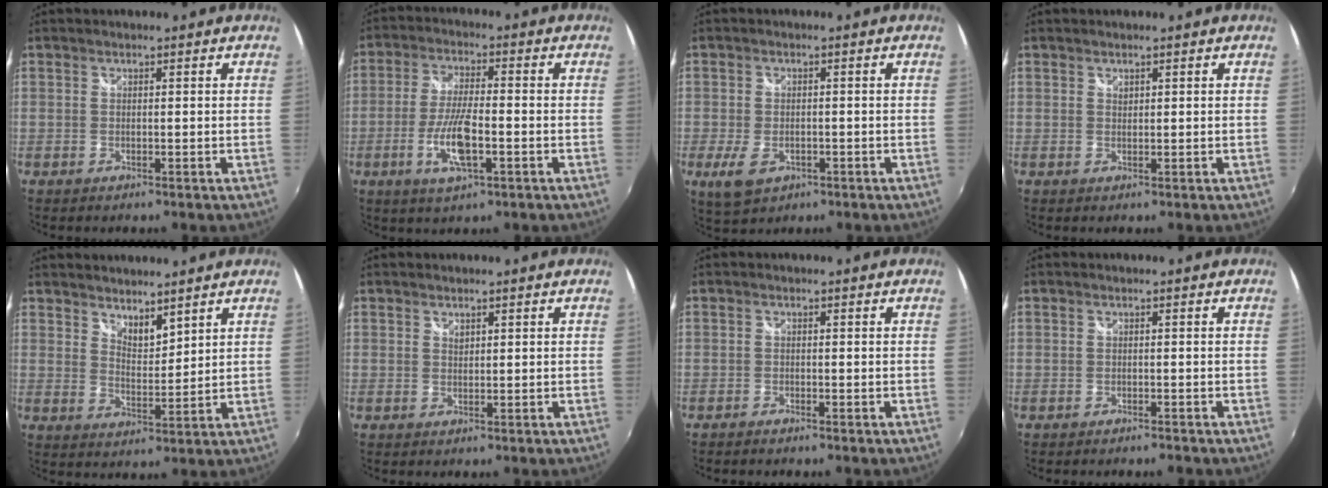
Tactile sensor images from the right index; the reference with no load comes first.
{"total": 8.9, "force": [-3.1, 2.2, 8.1], "torque": [-0.165, -0.007, -0.060]}
{"total": 6.1, "force": [-2.7, 3.7, 4.0], "torque": [-0.094, -0.016, -0.042]}
{"total": 0.6, "force": [0.5, 0.4, 0.1], "torque": [-0.001, 0.000, 0.009]}
{"total": 5.0, "force": [4.4, 1.6, 1.9], "torque": [-0.023, -0.004, 0.076]}
{"total": 0.8, "force": [0.6, 0.5, 0.2], "torque": [-0.002, 0.000, 0.011]}
{"total": 1.1, "force": [-1.0, 0.2, 0.2], "torque": [-0.009, -0.005, -0.021]}
{"total": 1.3, "force": [-1.2, 0.2, 0.2], "torque": [-0.009, -0.007, -0.021]}